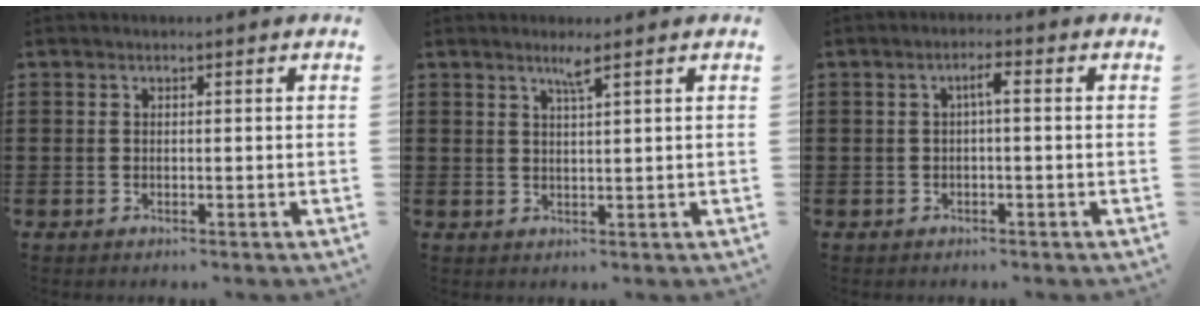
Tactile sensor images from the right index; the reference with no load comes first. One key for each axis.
{"total": 2.5, "fx": 1.7, "fy": -0.3, "fz": 1.8, "tx": -0.037, "ty": -0.005, "tz": 0.028}
{"total": 2.3, "fx": -0.1, "fy": 0.3, "fz": 2.3, "tx": -0.044, "ty": 0.005, "tz": -0.005}